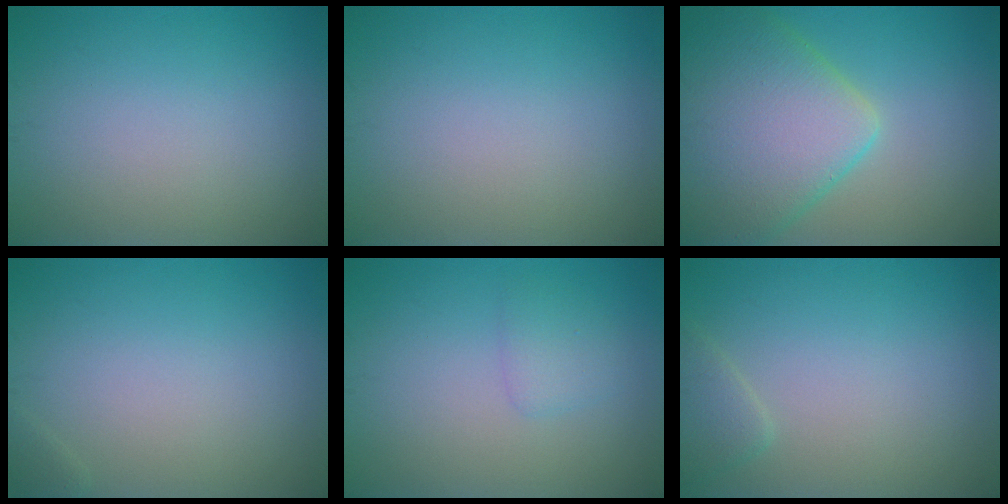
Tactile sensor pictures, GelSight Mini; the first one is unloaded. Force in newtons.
{"total": 0.0}
{"total": 10.4, "press": 10.4, "slide": 0.6}
{"total": 0.6, "press": 0.5, "slide": 0.1}
{"total": 1.5, "press": 1.4, "slide": 0.1}
{"total": 1.5, "press": 1.5, "slide": 0.1}